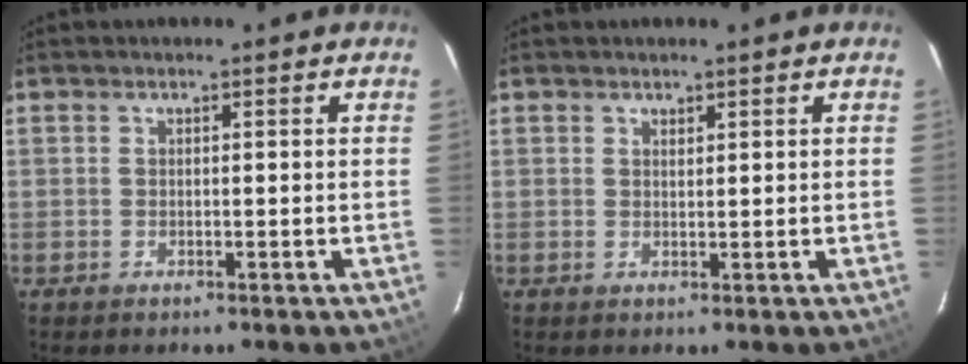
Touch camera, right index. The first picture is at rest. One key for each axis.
{"total": 0.9, "fx": 0.8, "fy": 0.5, "fz": 0.1, "tx": -0.003, "ty": 0.000, "tz": 0.014}